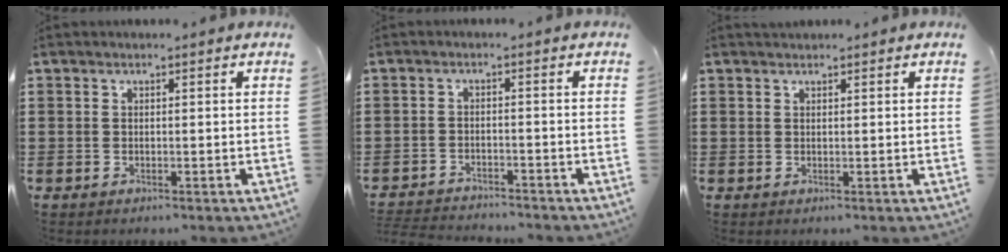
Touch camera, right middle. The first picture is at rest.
{"total": 2.7, "force": [-2.7, 0.2, 0.0], "torque": [-0.005, -0.001, -0.059]}
{"total": 0.7, "force": [0.7, 0.1, 0.0], "torque": [-0.002, -0.002, 0.014]}